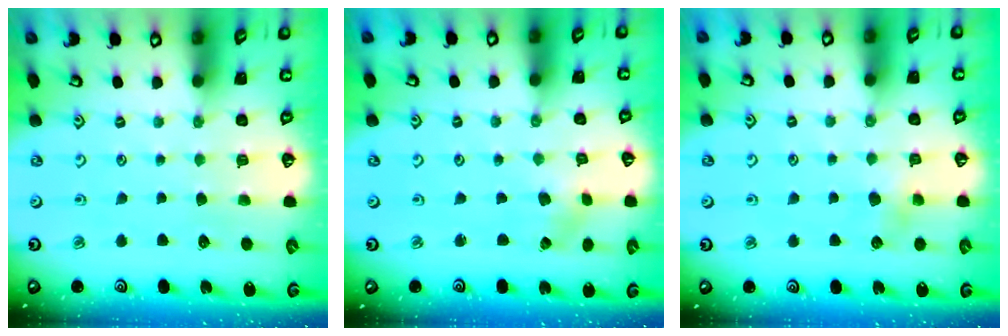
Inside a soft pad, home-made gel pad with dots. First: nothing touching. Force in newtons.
{"total": 2.4, "press": 2.3, "slide": 0.4}
{"total": 4.5, "press": 4.5, "slide": 0.5}